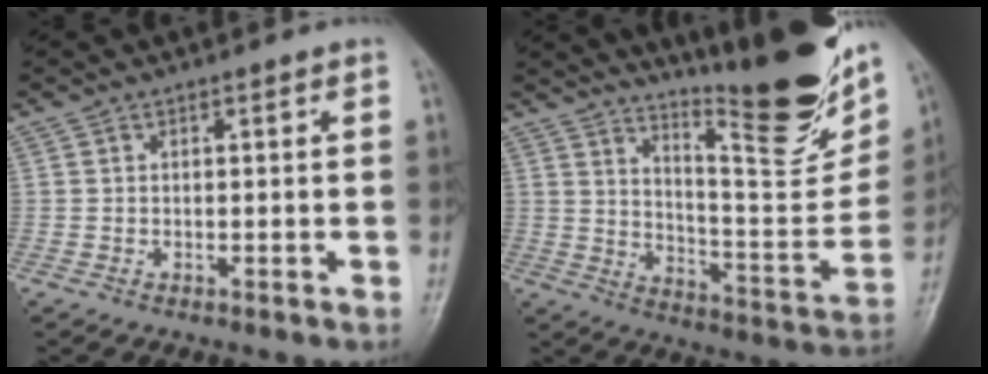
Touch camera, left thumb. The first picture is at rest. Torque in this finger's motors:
{"motor_torque": [0.61, 0.25, 1.03, -1.74, 0.07]}